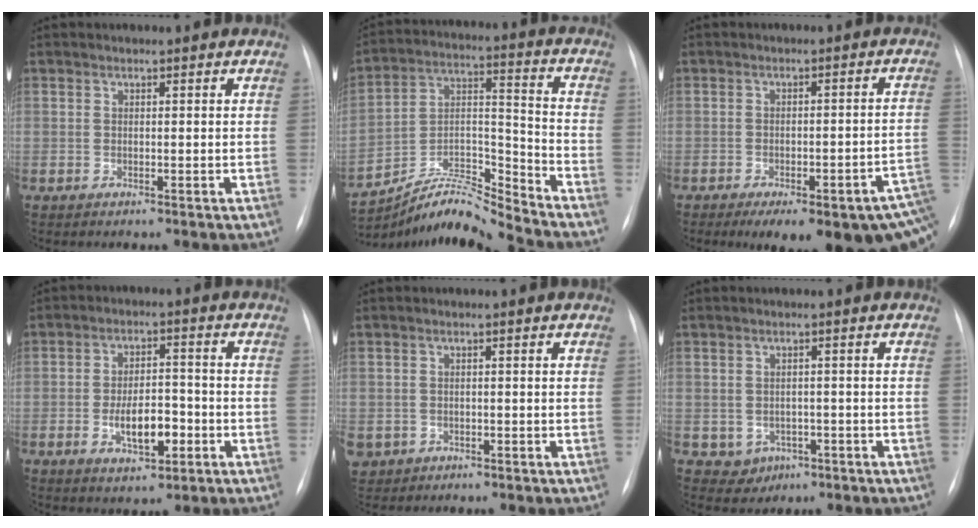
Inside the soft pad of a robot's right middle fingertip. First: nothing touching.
{"total": 11.0, "force": [-10.8, -1.4, 1.5], "torque": [-0.027, 0.045, -0.194]}
{"total": 19.5, "force": [-10.8, 5.4, 15.3], "torque": [-0.130, 0.009, -0.124]}
{"total": 7.1, "force": [-2.2, 3.3, 5.9], "torque": [-0.106, 0.005, -0.033]}
{"total": 4.6, "force": [-2.0, 4.0, 1.0], "torque": [-0.026, 0.003, -0.025]}
{"total": 3.7, "force": [-1.4, 3.3, 1.0], "torque": [-0.009, 0.009, -0.006]}